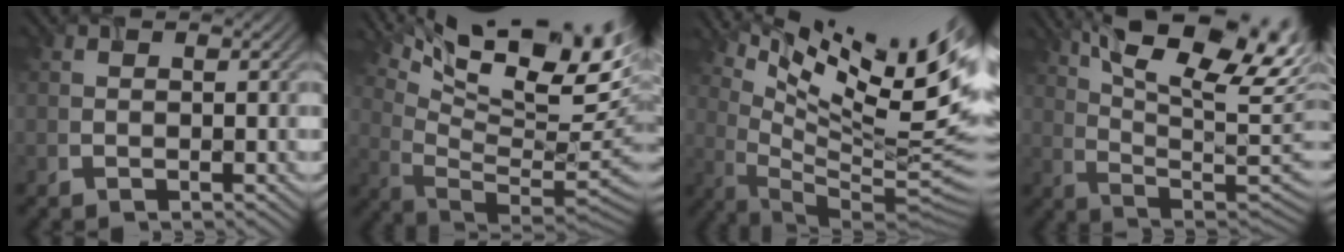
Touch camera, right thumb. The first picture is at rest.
{"total": 15.5, "force": [9.0, 4.1, 11.9], "torque": [-0.194, 0.001, 0.148]}
{"total": 15.1, "force": [8.3, 3.5, 12.2], "torque": [-0.185, -0.009, 0.138]}
{"total": 16.5, "force": [7.7, 6.7, 13.0], "torque": [-0.221, 0.015, 0.117]}